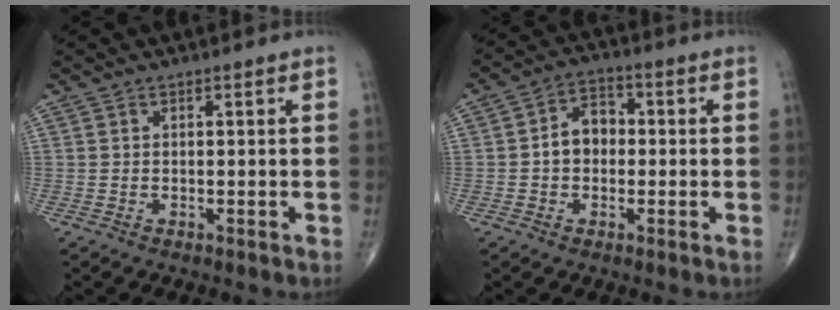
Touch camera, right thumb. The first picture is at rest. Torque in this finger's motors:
{"motor_torque": [0.04, 0.08, 0.56, 0.03, 0.02]}